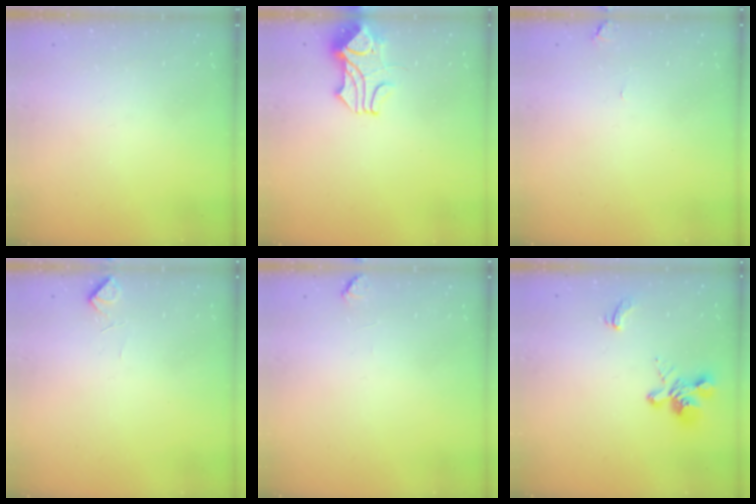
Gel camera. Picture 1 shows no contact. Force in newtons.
{"total": 2.1, "press": 1.8, "slide": 0.9}
{"total": 0.0}
{"total": 2.2, "press": 2.0, "slide": 0.9}
{"total": 1.1, "press": 0.9, "slide": 0.5}
{"total": 2.8, "press": 2.5, "slide": 1.1}